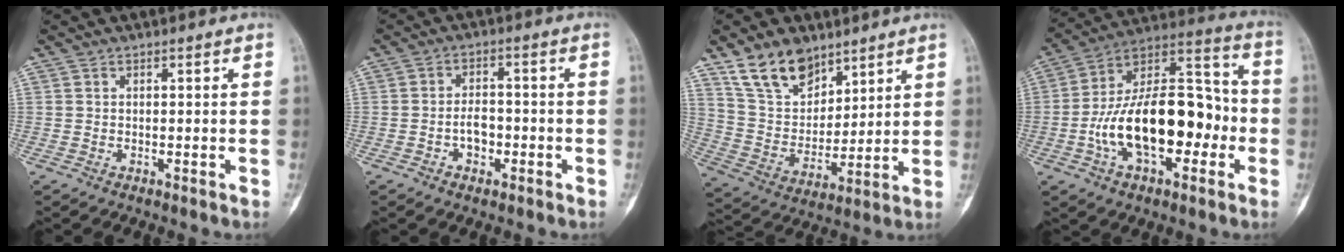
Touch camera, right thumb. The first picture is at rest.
{"total": 4.4, "force": [-1.7, 2.9, 2.8], "torque": [-0.033, 0.017, -0.031]}
{"total": 13.5, "force": [9.4, 7.7, 5.8], "torque": [-0.076, -0.049, 0.187]}
{"total": 23.0, "force": [-4.6, 12.1, 19.0], "torque": [-0.298, 0.052, -0.077]}